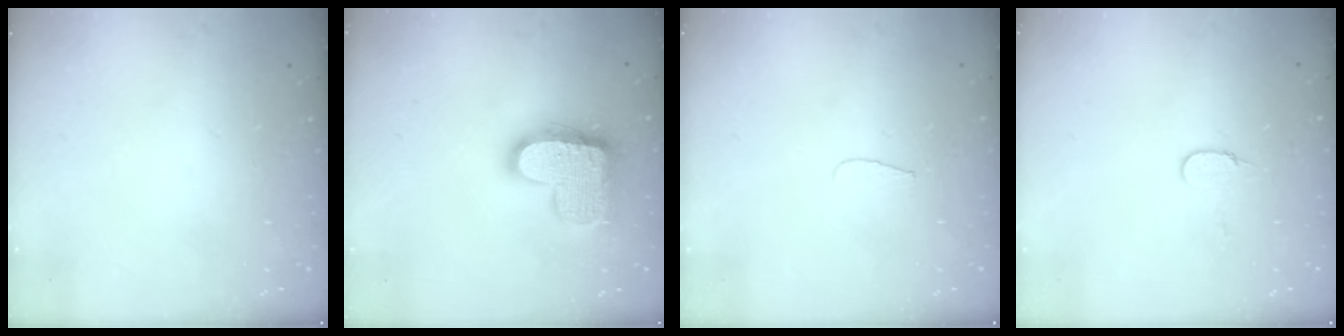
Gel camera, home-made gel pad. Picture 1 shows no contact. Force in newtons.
{"total": 20.1, "press": 20.1, "slide": 1.3}
{"total": 4.3, "press": 4.2, "slide": 0.4}
{"total": 5.9, "press": 5.9, "slide": 0.5}